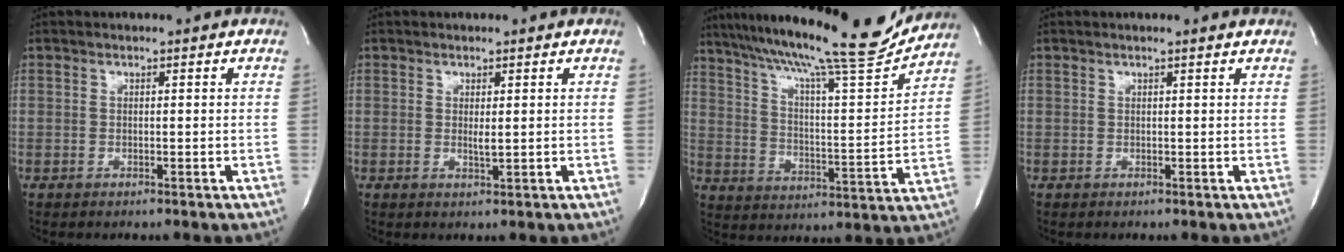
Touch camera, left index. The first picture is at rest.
{"total": 1.2, "force": [0.3, 0.2, 1.2], "torque": [-0.027, -0.004, 0.008]}
{"total": 22.2, "force": [19.4, 0.8, 10.7], "torque": [-0.189, -0.018, 0.288]}
{"total": 1.6, "force": [1.5, -0.2, 0.6], "torque": [-0.019, 0.009, 0.019]}